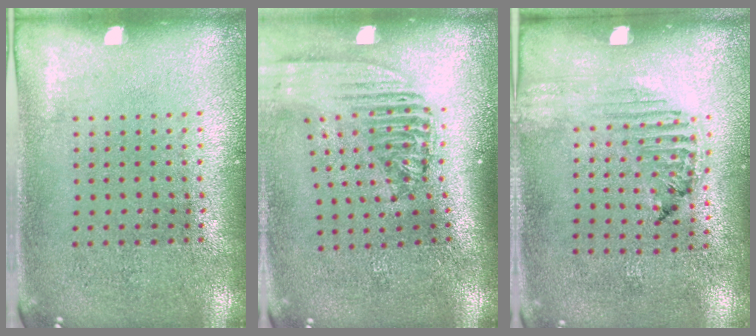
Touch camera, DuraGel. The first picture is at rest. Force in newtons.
{"total": 2.3, "press": 1.8, "slide": 1.5}
{"total": 1.2, "press": 1.1, "slide": 0.2}